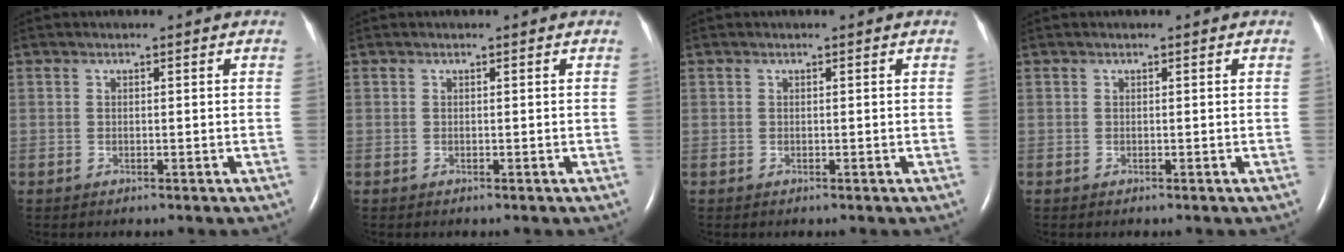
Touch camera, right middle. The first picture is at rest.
{"total": 0.0}
{"total": 0.0}
{"total": 0.0}